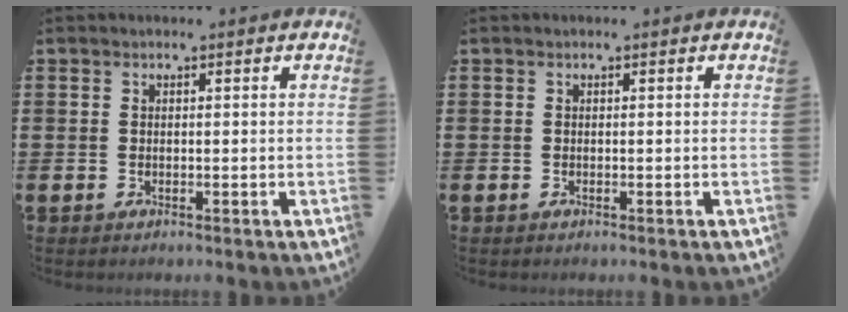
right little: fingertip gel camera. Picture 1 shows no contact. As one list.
[{"total": 0.0}]